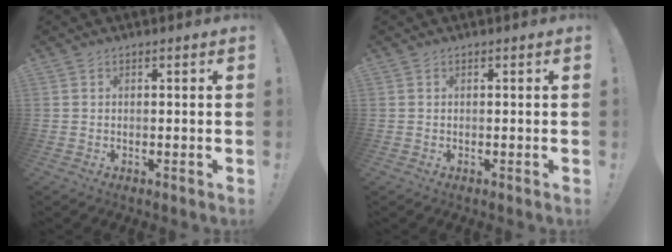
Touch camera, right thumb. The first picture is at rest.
{"total": 0.0}